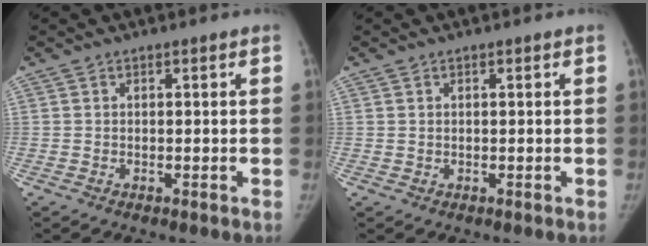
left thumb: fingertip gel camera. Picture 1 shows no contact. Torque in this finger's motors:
{"motor_torque": [-0.07, -0.04, 0.44, -0.02, -0.07]}